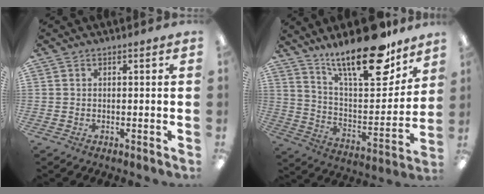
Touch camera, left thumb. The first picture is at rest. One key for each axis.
{"total": 23.2, "fx": 17.6, "fy": 6.6, "fz": 13.7, "tx": -0.218, "ty": -0.120, "tz": 0.294}